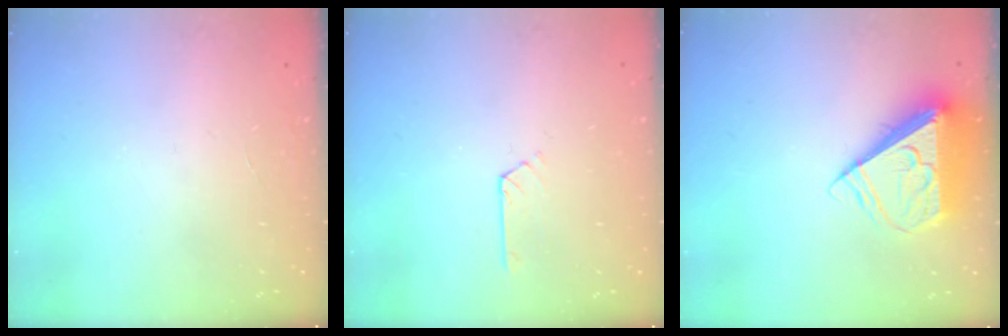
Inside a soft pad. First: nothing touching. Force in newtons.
{"total": 2.1, "press": 2.0, "slide": 0.3}
{"total": 10.1, "press": 10.0, "slide": 1.3}